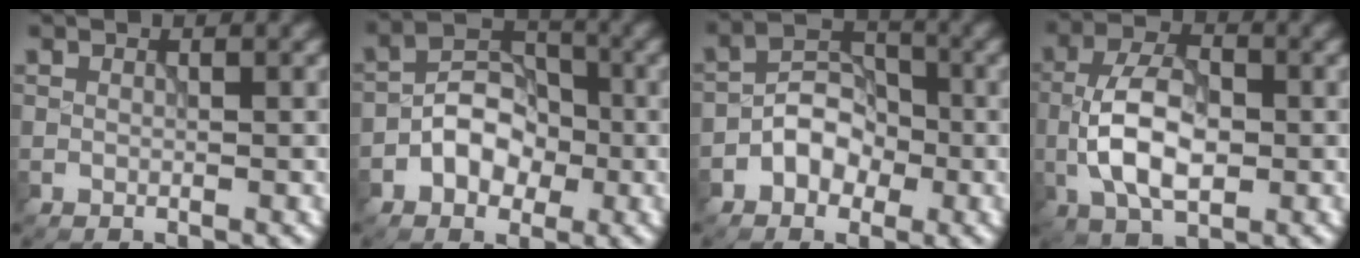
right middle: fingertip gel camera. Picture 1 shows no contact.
{"total": 4.2, "force": [-1.6, 3.0, 2.6], "torque": [-0.032, 0.010, -0.029]}
{"total": 3.5, "force": [-1.5, 2.5, 1.9], "torque": [-0.022, 0.013, -0.028]}
{"total": 6.7, "force": [-1.4, 3.5, 5.5], "torque": [-0.108, 0.008, -0.033]}